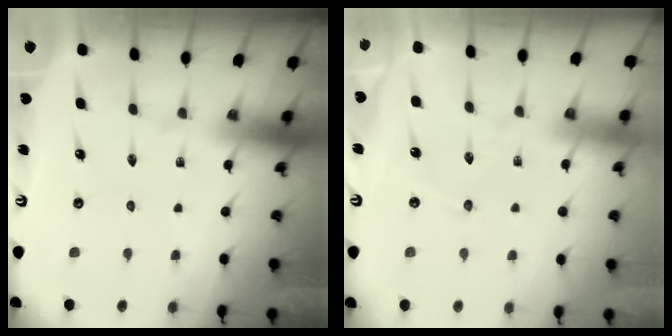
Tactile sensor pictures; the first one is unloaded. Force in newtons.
{"total": 2.2, "press": 2.2, "slide": 0.2}